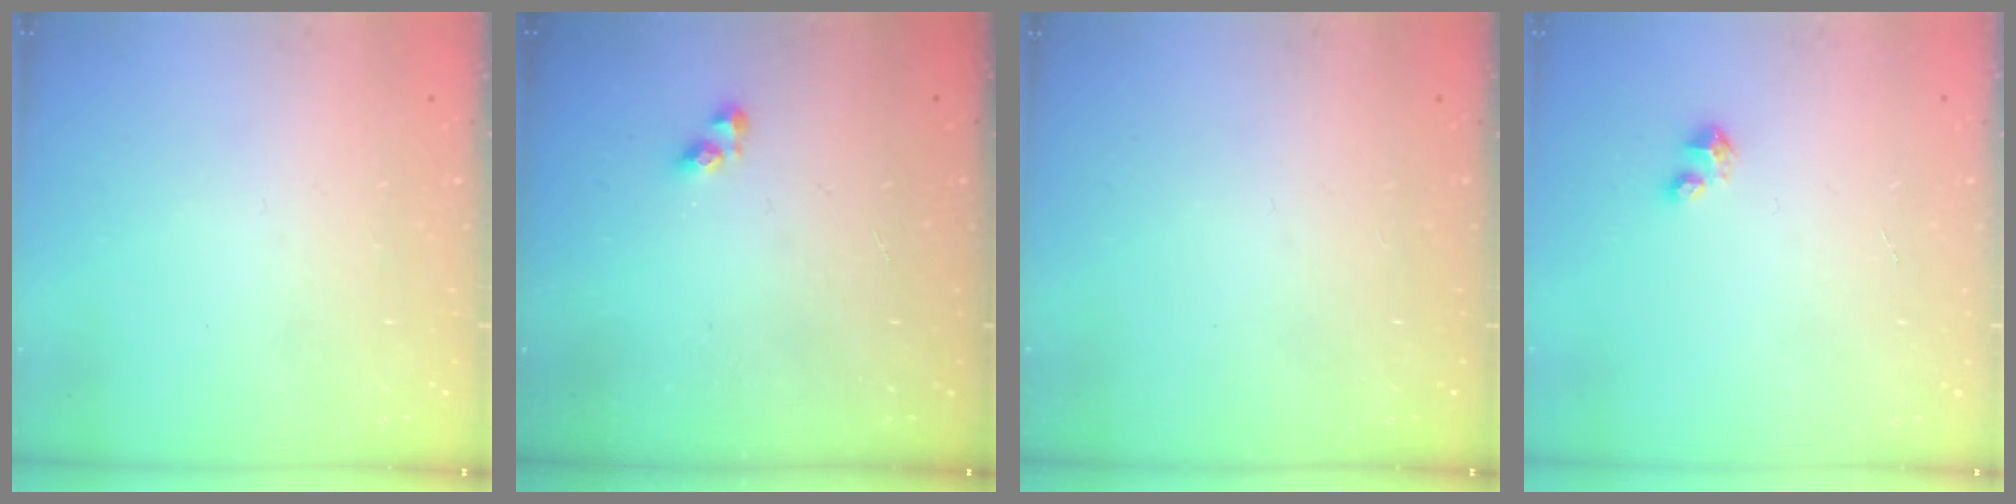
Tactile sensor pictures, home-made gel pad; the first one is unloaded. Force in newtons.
{"total": 3.9, "press": 3.9, "slide": 0.7}
{"total": 0.0}
{"total": 2.8, "press": 2.8, "slide": 0.1}